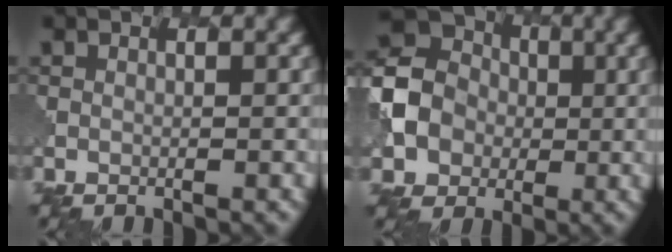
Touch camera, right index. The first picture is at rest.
{"total": 8.4, "force": [-0.3, 7.5, 3.7], "torque": [-0.089, 0.004, -0.028]}